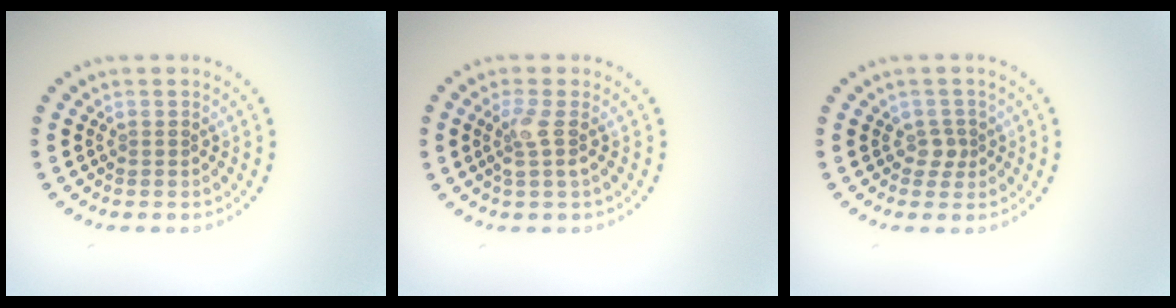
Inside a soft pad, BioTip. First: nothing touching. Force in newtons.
{"total": 2.0, "press": 1.5, "slide": 1.3}
{"total": 1.4, "press": 1.1, "slide": 0.8}